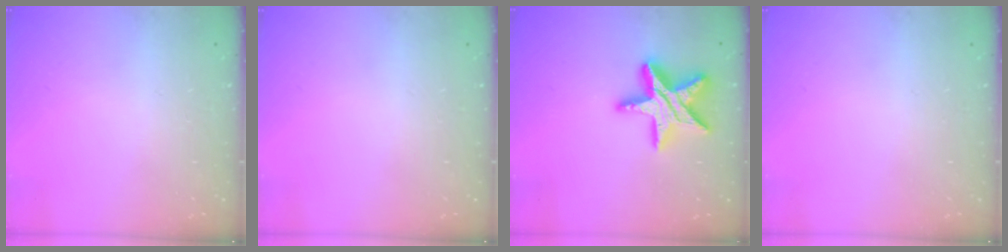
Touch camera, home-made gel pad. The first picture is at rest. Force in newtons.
{"total": 0.0}
{"total": 17.0, "press": 17.0, "slide": 1.3}
{"total": 0.0}